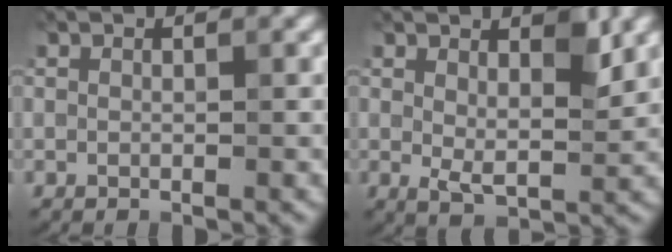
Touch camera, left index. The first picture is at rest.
{"total": 3.6, "force": [1.6, 1.5, 2.9], "torque": [-0.049, -0.005, 0.027]}